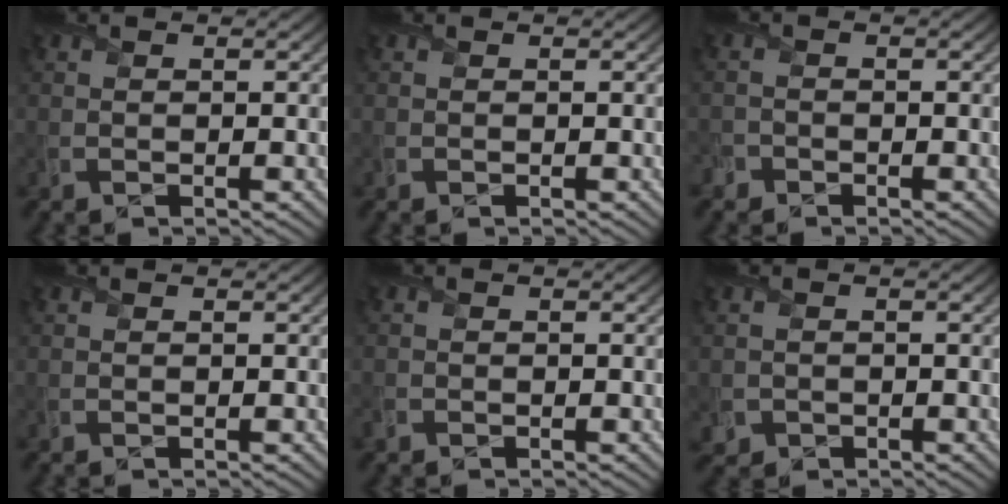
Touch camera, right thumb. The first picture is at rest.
{"total": 0.0}
{"total": 1.5, "force": [-1.1, 1.0, 0.0], "torque": [0.003, 0.000, -0.026]}
{"total": 0.0}
{"total": 0.9, "force": [-0.6, 0.6, 0.1], "torque": [-0.004, -0.005, -0.015]}
{"total": 1.6, "force": [-0.7, 1.5, 0.1], "torque": [0.001, -0.008, -0.015]}